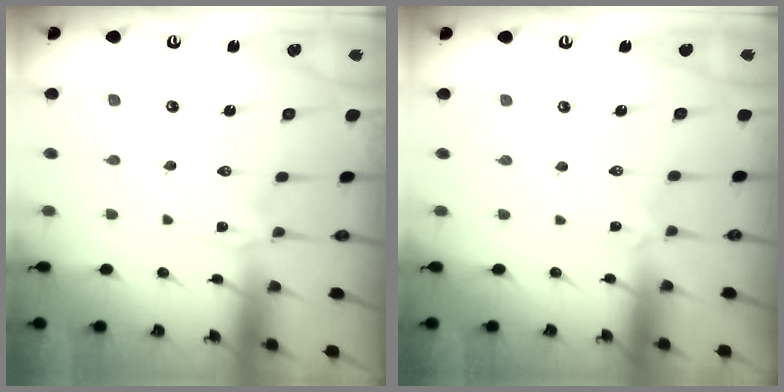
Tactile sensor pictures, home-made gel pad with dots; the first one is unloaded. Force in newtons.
{"total": 1.9, "press": 1.9, "slide": 0.3}